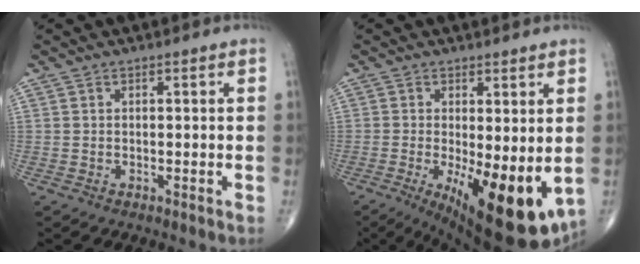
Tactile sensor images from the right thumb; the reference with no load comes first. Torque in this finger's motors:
{"motor_torque": [2.43, 2.57, 1.89, -0.10, 0.48]}